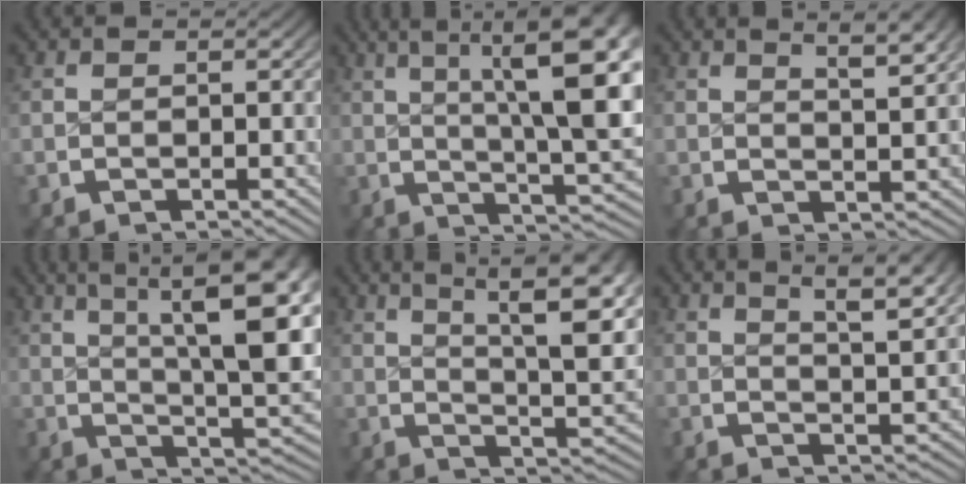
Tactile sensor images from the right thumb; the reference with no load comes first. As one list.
[{"total": 13.5, "force": [3.5, 5.7, 11.7], "torque": [-0.138, -0.005, 0.049]}, {"total": 3.7, "force": [2.4, 0.7, 2.8], "torque": [-0.036, 0.000, 0.040]}, {"total": 12.4, "force": [2.5, 5.7, 10.7], "torque": [-0.130, -0.016, 0.042]}, {"total": 11.0, "force": [3.8, 5.3, 8.8], "torque": [-0.103, -0.005, 0.054]}, {"total": 5.5, "force": [3.3, 1.5, 4.2], "torque": [-0.051, 0.005, 0.051]}]